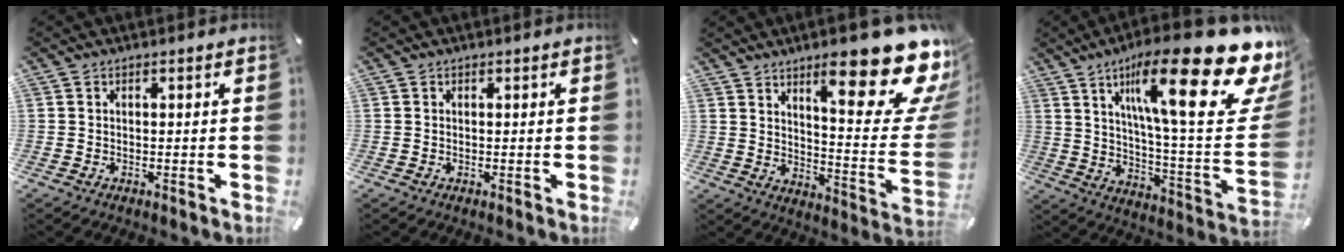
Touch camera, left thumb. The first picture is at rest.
{"total": 0.0}
{"total": 25.0, "force": [15.5, 8.3, 17.9], "torque": [-0.233, -0.114, 0.250]}
{"total": 29.7, "force": [16.2, 7.3, 23.8], "torque": [-0.360, -0.106, 0.256]}